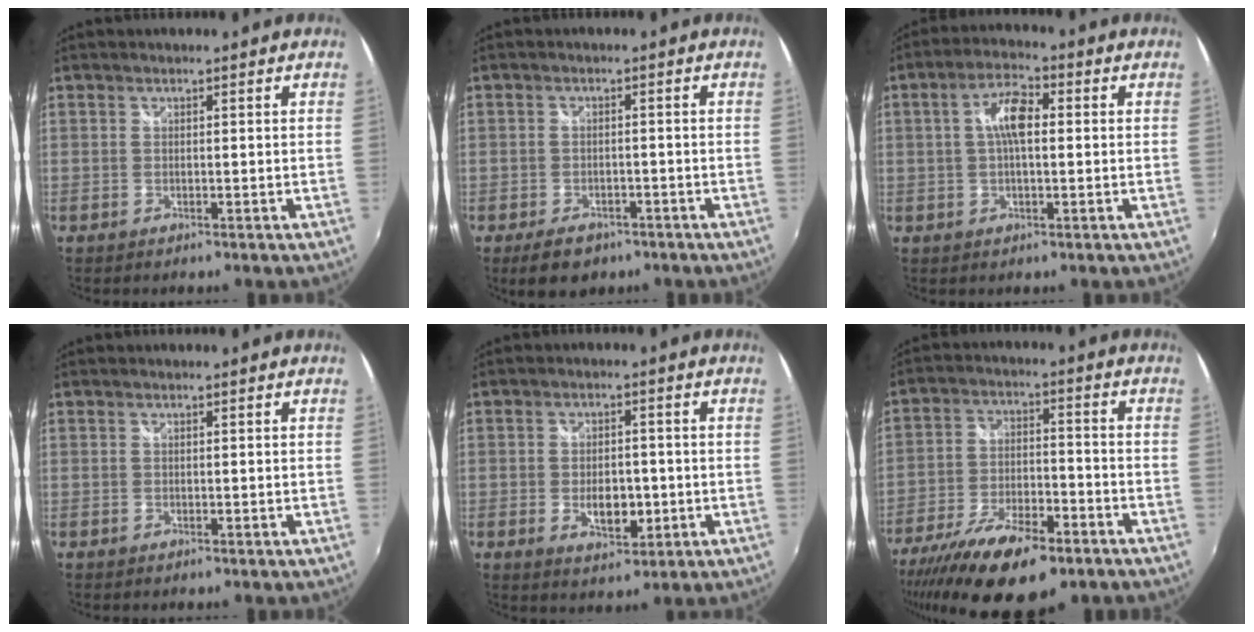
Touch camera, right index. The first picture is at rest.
{"total": 5.8, "force": [-3.8, 3.6, 2.4], "torque": [-0.055, 0.000, -0.052]}
{"total": 6.5, "force": [0.7, 2.5, 6.0], "torque": [-0.112, 0.015, 0.010]}
{"total": 0.0}
{"total": 6.2, "force": [-1.4, 3.6, 4.8], "torque": [-0.088, -0.006, -0.019]}
{"total": 19.6, "force": [-13.1, 7.5, 12.5], "torque": [-0.255, -0.042, -0.217]}